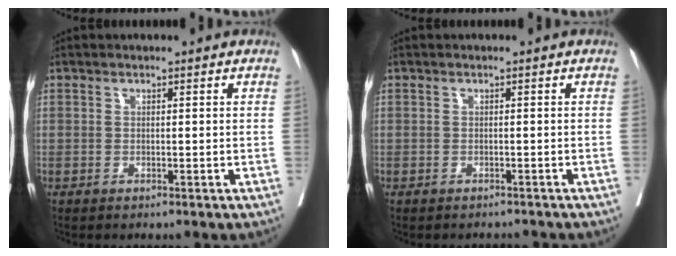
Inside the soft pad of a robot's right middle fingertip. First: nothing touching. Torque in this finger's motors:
{"motor_torque": [-0.12, -0.14, 0.00, 0.00]}